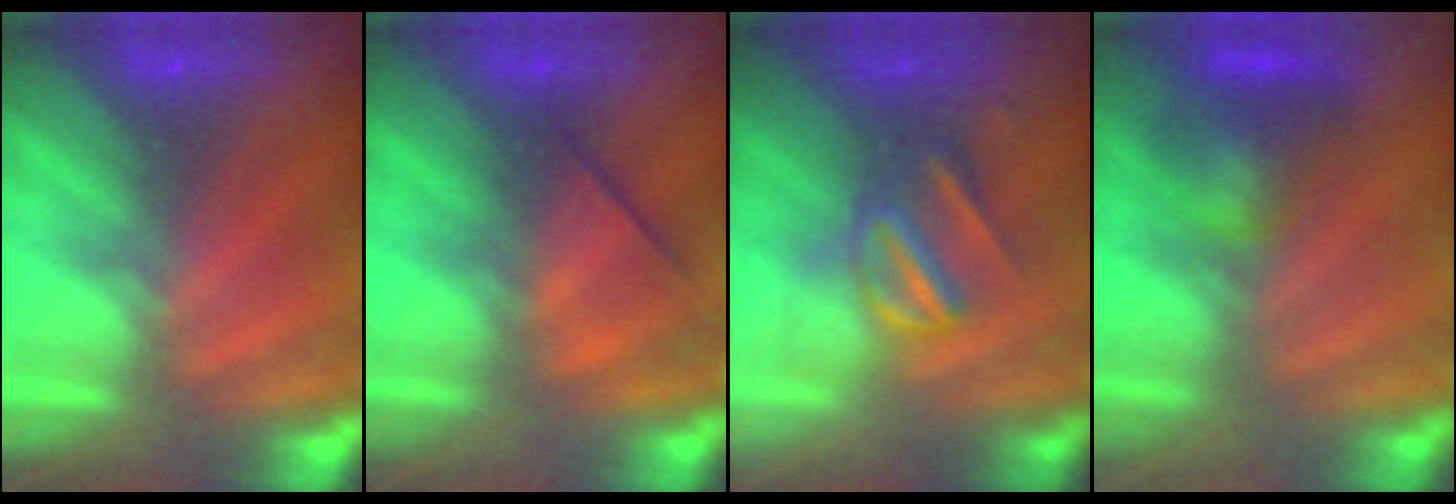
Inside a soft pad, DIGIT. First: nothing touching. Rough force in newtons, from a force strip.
{"total": 2.6}
{"total": 2.9}
{"total": 6.0}